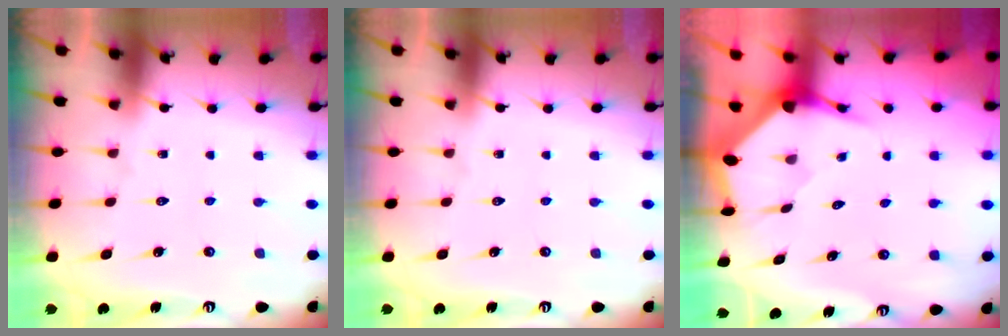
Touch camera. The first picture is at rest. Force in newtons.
{"total": 0.0}
{"total": 3.6, "press": 3.5, "slide": 0.6}